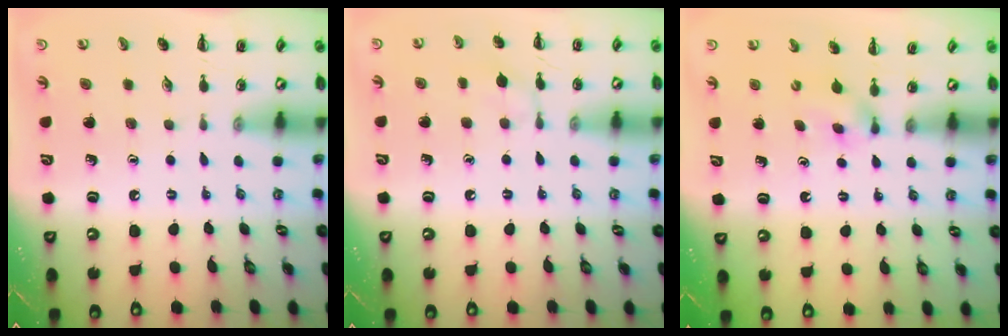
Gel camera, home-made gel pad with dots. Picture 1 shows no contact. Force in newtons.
{"total": 6.7, "press": 6.6, "slide": 1.4}
{"total": 1.8, "press": 1.5, "slide": 1.0}